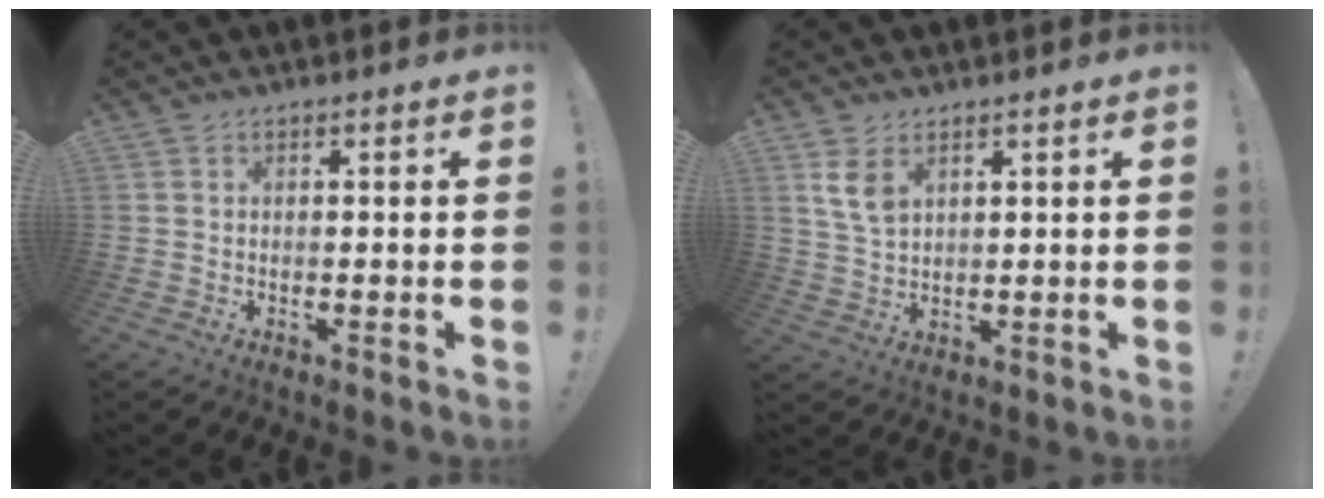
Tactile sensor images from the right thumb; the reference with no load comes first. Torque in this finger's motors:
{"motor_torque": [1.38, 1.34, 0.63, -0.84, 0.02]}